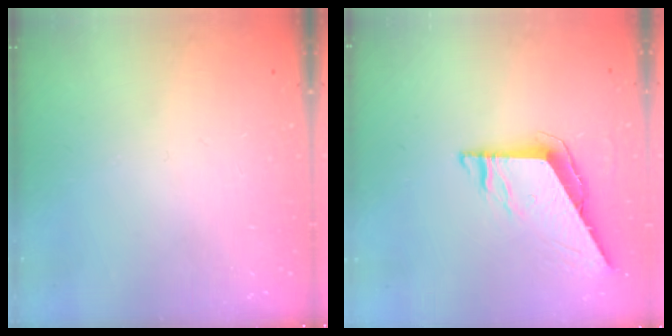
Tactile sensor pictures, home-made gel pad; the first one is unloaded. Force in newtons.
{"total": 7.2, "press": 7.2, "slide": 0.5}